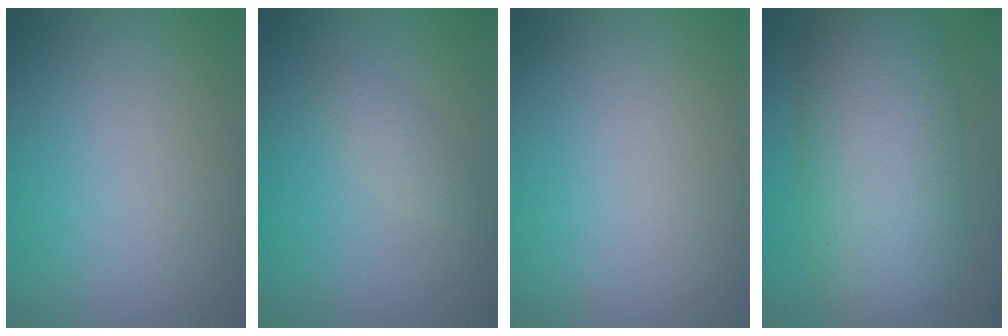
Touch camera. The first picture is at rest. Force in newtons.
{"total": 1.4, "press": 1.4, "slide": 0.1}
{"total": 0.0}
{"total": 12.0, "press": 12.0, "slide": 0.3}